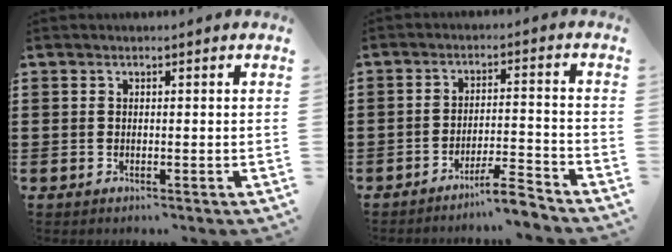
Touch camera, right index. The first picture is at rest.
{"total": 5.4, "force": [-4.9, -0.1, 2.2], "torque": [-0.036, -0.005, -0.093]}